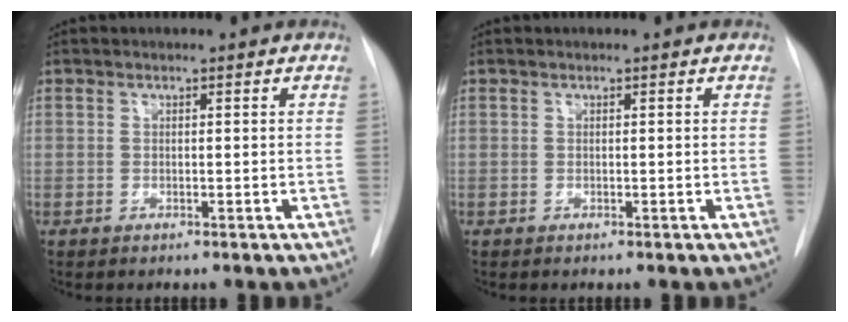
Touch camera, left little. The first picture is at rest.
{"total": 0.0}